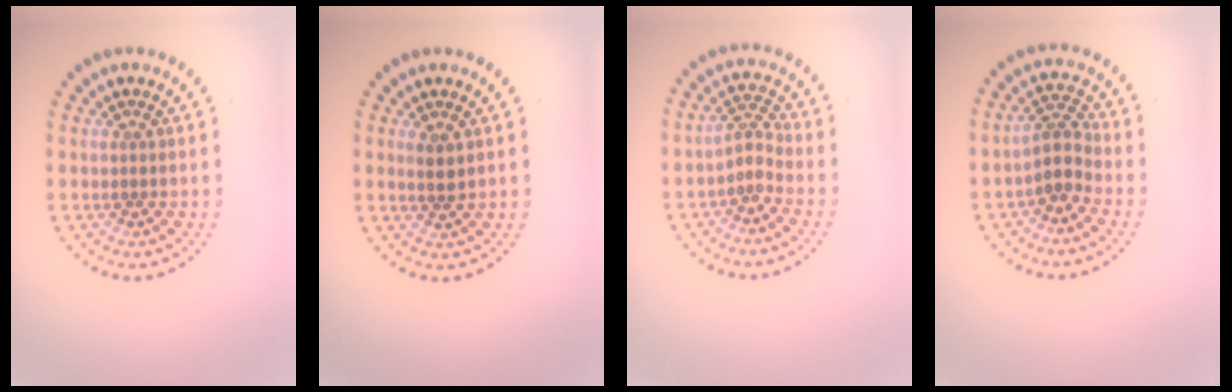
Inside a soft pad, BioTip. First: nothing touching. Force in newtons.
{"total": 1.3, "press": 1.1, "slide": 0.6}
{"total": 1.9, "press": 1.5, "slide": 1.2}
{"total": 2.7, "press": 2.1, "slide": 1.7}